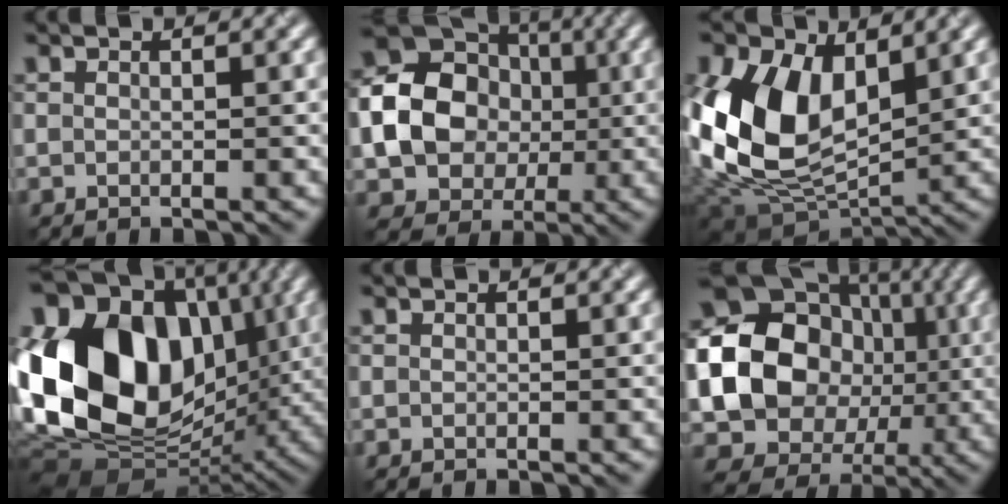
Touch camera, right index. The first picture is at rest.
{"total": 10.9, "force": [-0.3, 9.3, 5.7], "torque": [-0.099, 0.010, -0.026]}
{"total": 12.2, "force": [2.4, 7.8, 9.1], "torque": [-0.206, -0.002, 0.033]}
{"total": 18.8, "force": [2.7, 13.9, 12.3], "torque": [-0.254, 0.016, 0.041]}
{"total": 0.0}
{"total": 16.6, "force": [0.2, 14.6, 8.0], "torque": [-0.148, -0.004, -0.019]}